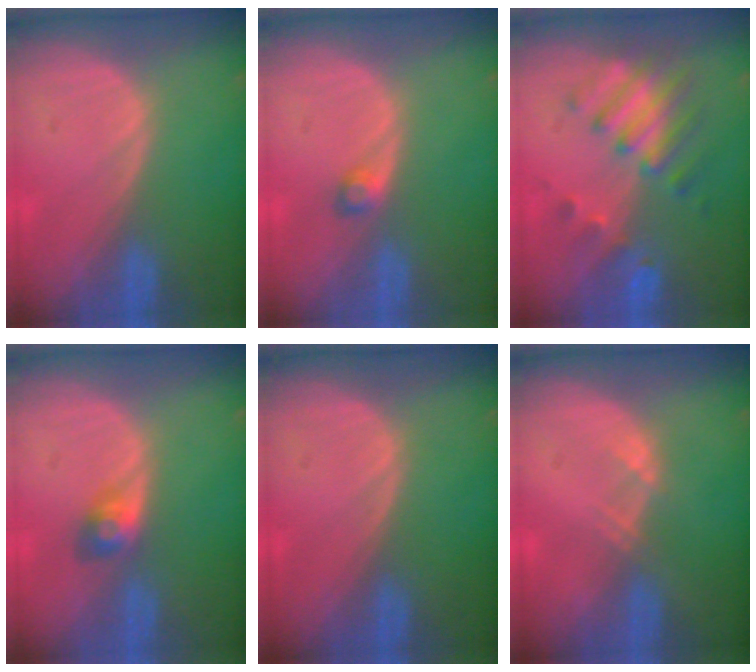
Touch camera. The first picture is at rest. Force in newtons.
{"total": 1.6, "press": 1.6, "slide": 0.3}
{"total": 8.1, "press": 7.2, "slide": 3.8}
{"total": 2.9, "press": 2.7, "slide": 1.1}
{"total": 0.0}
{"total": 1.1, "press": 1.0, "slide": 0.2}